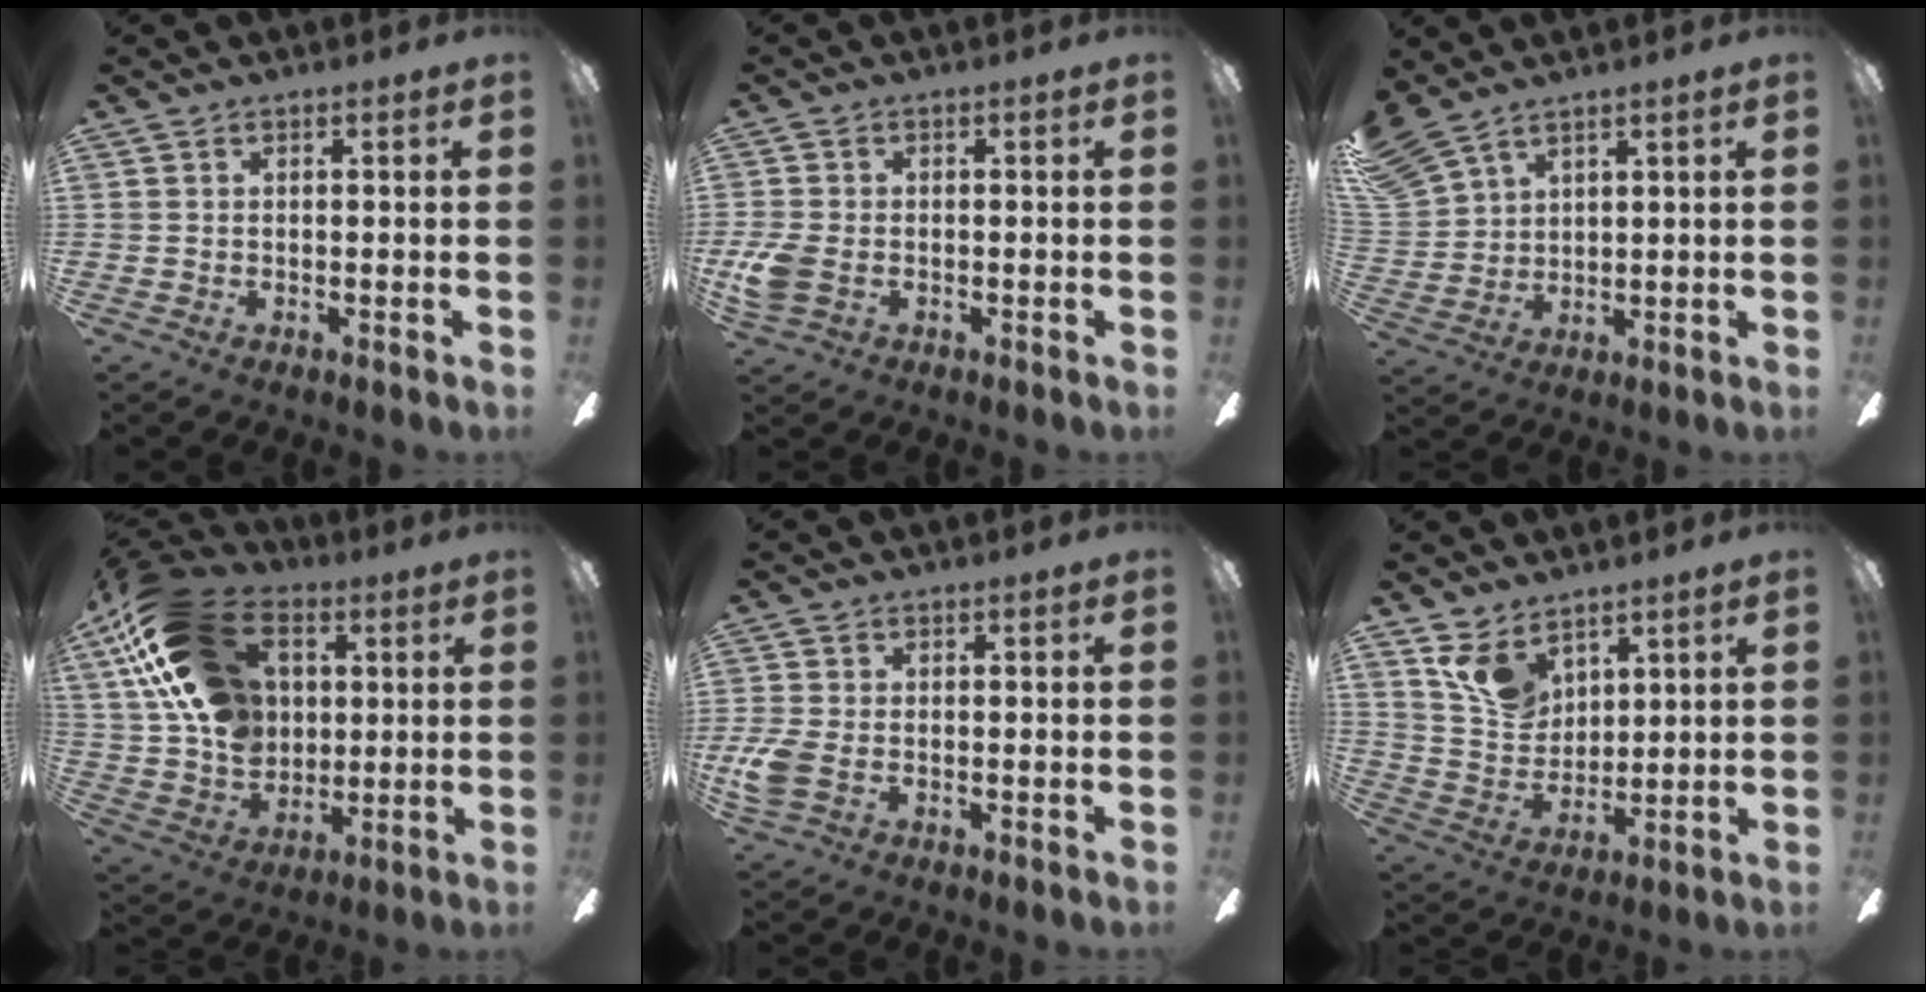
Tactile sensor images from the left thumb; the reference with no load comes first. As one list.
[{"total": 5.5, "force": [-1.1, 3.8, 3.8], "torque": [-0.094, 0.000, -0.024]}, {"total": 8.3, "force": [7.1, 3.6, 2.5], "torque": [-0.074, -0.025, 0.143]}, {"total": 22.8, "force": [8.8, 15.7, 14.0], "torque": [-0.287, -0.020, 0.163]}, {"total": 5.2, "force": [-1.2, 3.3, 3.8], "torque": [-0.095, -0.001, -0.027]}, {"total": 10.1, "force": [6.9, 6.3, 3.8], "torque": [-0.086, -0.027, 0.138]}]